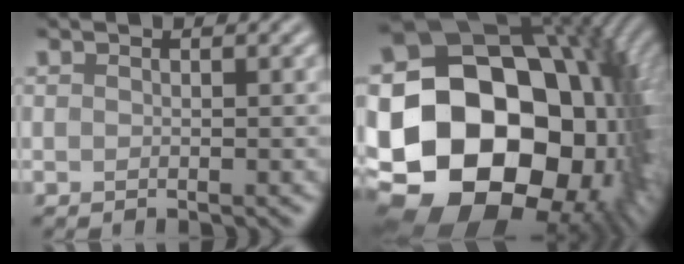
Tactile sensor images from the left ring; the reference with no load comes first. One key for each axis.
{"total": 23.2, "fx": -3.1, "fy": 17.6, "fz": 14.9, "tx": -0.259, "ty": -0.030, "tz": -0.068}